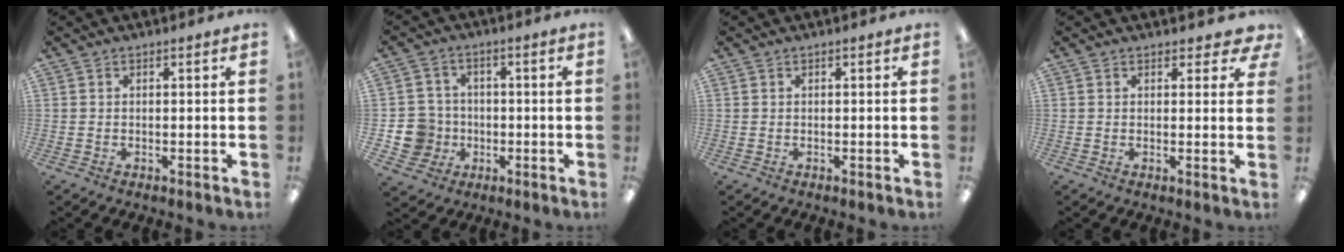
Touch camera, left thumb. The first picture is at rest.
{"total": 8.2, "force": [-1.5, 7.9, 1.7], "torque": [-0.056, 0.017, -0.018]}
{"total": 0.0}
{"total": 2.4, "force": [1.7, 1.4, 1.0], "torque": [-0.006, -0.002, 0.028]}